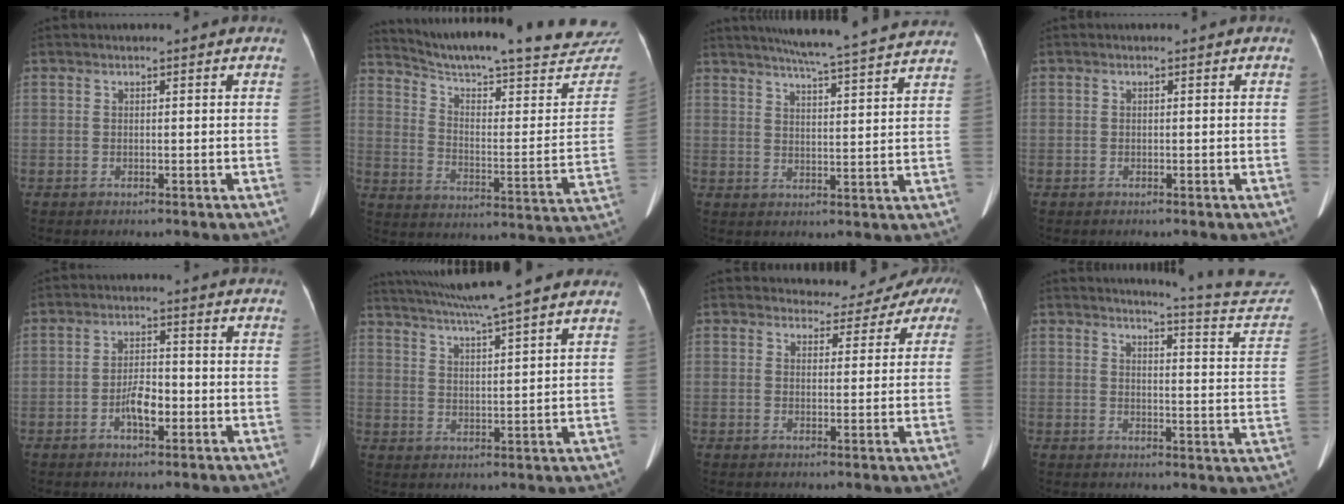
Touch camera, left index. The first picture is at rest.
{"total": 30.1, "force": [27.5, 3.3, 11.7], "torque": [-0.180, -0.094, 0.355]}
{"total": 21.5, "force": [19.6, 0.1, 8.7], "torque": [-0.137, -0.010, 0.247]}
{"total": 0.0}
{"total": 4.0, "force": [-1.7, 1.5, 3.3], "torque": [-0.062, 0.005, -0.032]}
{"total": 17.0, "force": [14.5, 0.0, 8.8], "torque": [-0.156, 0.027, 0.208]}
{"total": 6.4, "force": [5.1, 3.4, 1.7], "torque": [-0.011, 0.014, 0.044]}
{"total": 15.1, "force": [14.9, -1.0, 2.0], "torque": [-0.021, -0.113, 0.150]}